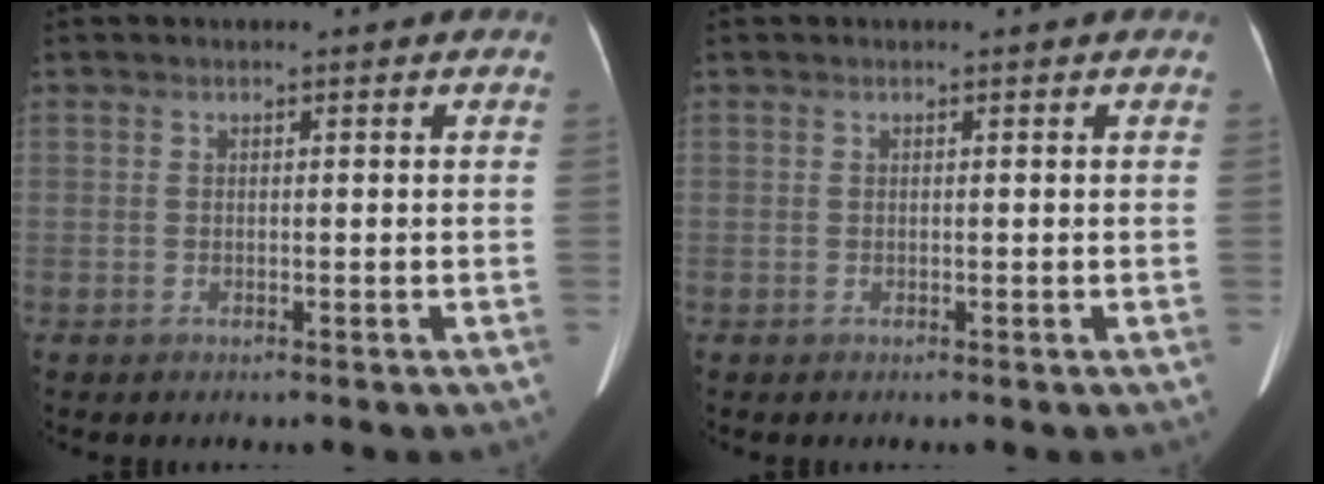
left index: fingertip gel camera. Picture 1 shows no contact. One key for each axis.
{"total": 0.7, "fx": 0.7, "fy": 0.0, "fz": 0.2, "tx": -0.005, "ty": 0.003, "tz": 0.011}